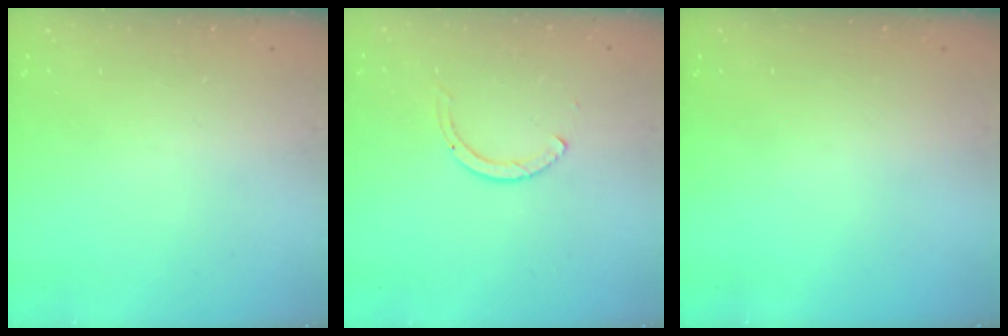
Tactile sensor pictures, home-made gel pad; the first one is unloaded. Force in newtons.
{"total": 2.0, "press": 1.9, "slide": 0.3}
{"total": 0.0}